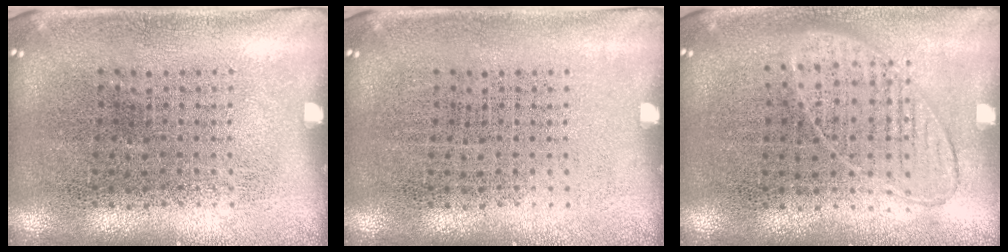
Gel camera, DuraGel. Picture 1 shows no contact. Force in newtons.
{"total": 0.0}
{"total": 0.9, "press": 0.9, "slide": 0.3}